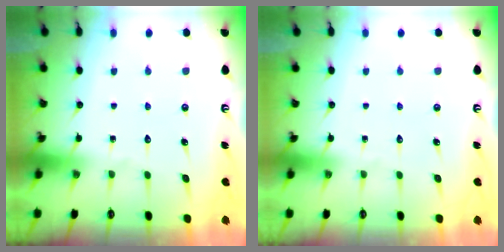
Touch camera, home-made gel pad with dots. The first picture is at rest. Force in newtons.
{"total": 0.0}